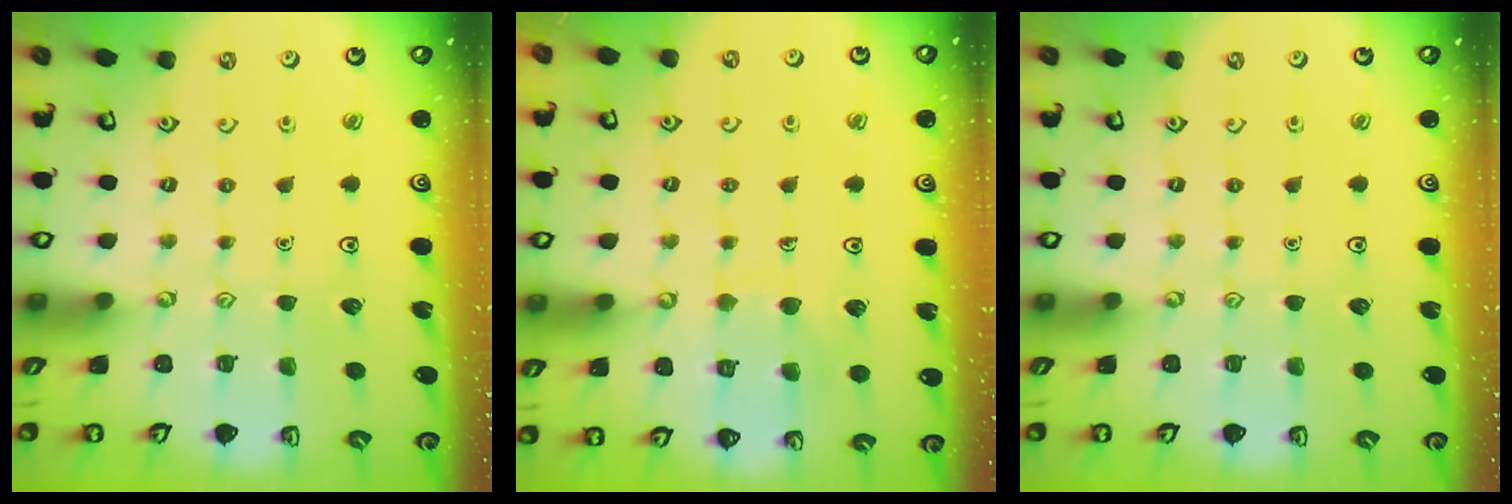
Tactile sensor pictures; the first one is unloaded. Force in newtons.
{"total": 7.3, "press": 7.3, "slide": 0.7}
{"total": 0.0}